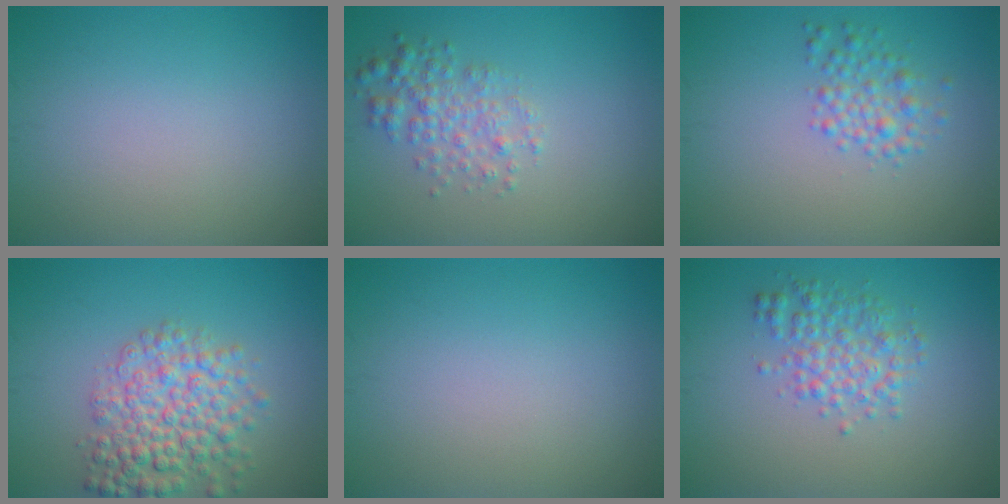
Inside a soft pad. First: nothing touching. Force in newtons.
{"total": 2.8, "press": 2.8, "slide": 0.1}
{"total": 2.3, "press": 2.3, "slide": 0.0}
{"total": 5.9, "press": 5.9, "slide": 0.2}
{"total": 0.0}
{"total": 3.3, "press": 3.3, "slide": 0.1}